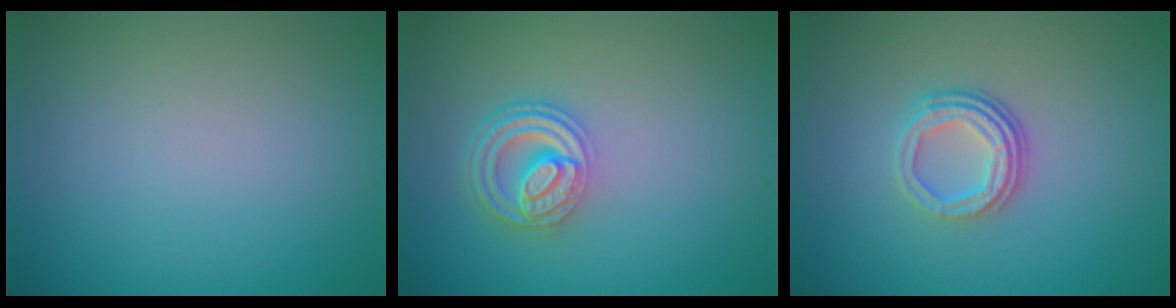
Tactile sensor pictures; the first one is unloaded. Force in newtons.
{"total": 4.5, "press": 3.4, "slide": 2.9}
{"total": 3.5, "press": 2.5, "slide": 2.5}